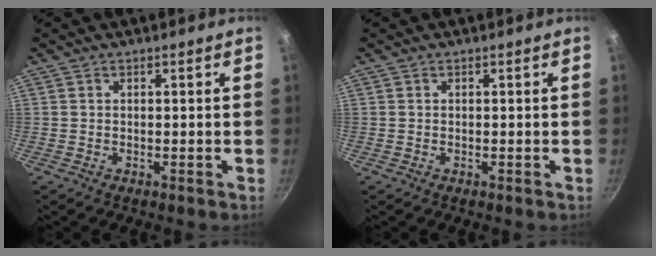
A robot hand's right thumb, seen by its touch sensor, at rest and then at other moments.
{"total": 0.0}